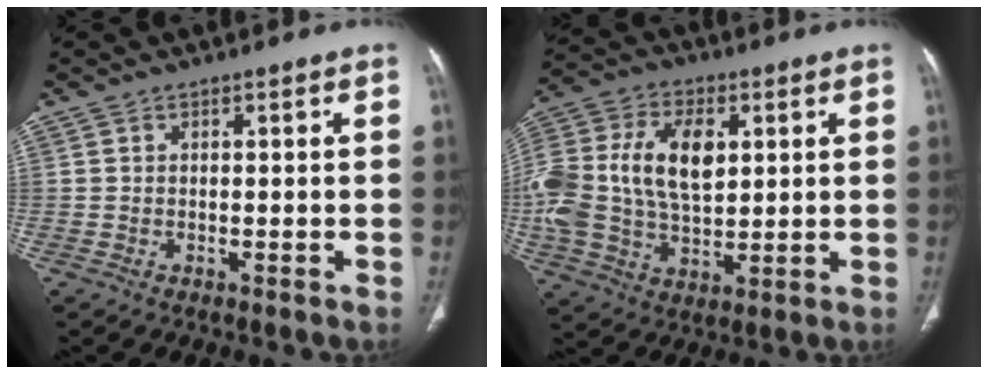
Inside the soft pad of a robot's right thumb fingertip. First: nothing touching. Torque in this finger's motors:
{"motor_torque": [2.37, 2.24, 1.85, -0.11, 0.25]}